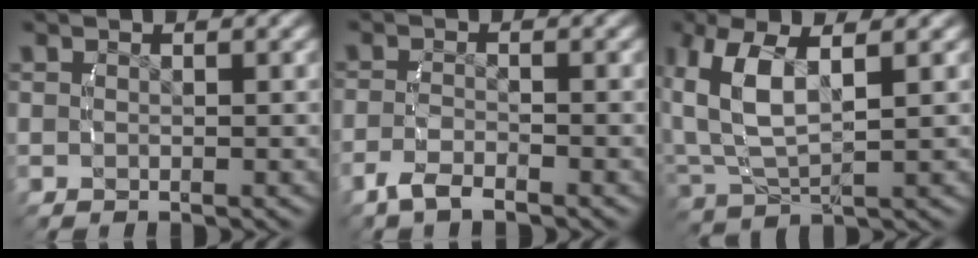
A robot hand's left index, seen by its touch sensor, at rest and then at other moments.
{"total": 2.2, "force": [-1.8, 0.4, 1.2], "torque": [-0.030, -0.006, -0.031]}
{"total": 6.2, "force": [1.5, 3.4, 4.9], "torque": [-0.140, -0.015, 0.043]}